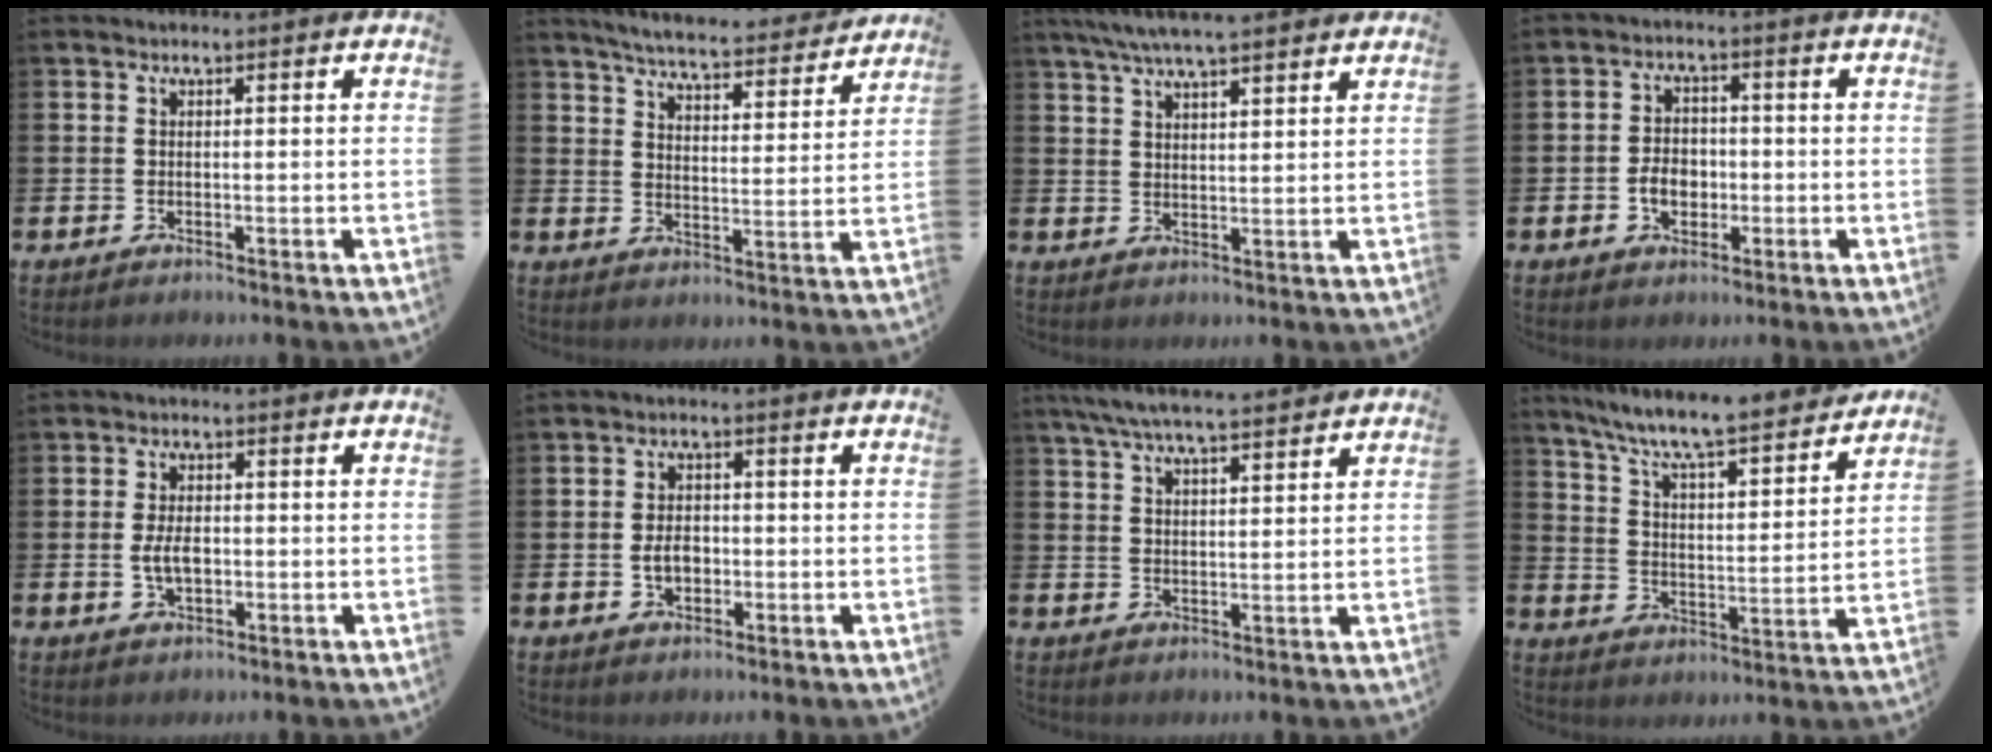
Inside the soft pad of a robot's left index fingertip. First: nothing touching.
{"total": 6.0, "force": [5.8, 0.4, 1.5], "torque": [-0.044, -0.042, 0.096]}
{"total": 6.3, "force": [5.8, 0.6, 2.3], "torque": [-0.054, -0.018, 0.104]}
{"total": 3.9, "force": [-1.0, 2.9, 2.4], "torque": [-0.026, -0.004, -0.027]}
{"total": 3.7, "force": [-0.2, 2.1, 3.1], "torque": [-0.045, 0.000, -0.008]}
{"total": 3.0, "force": [-0.6, 2.1, 2.0], "torque": [-0.016, -0.005, -0.017]}
{"total": 6.3, "force": [5.9, 0.4, 2.2], "torque": [-0.052, -0.025, 0.106]}
{"total": 8.6, "force": [8.0, 0.4, 3.1], "torque": [-0.087, -0.066, 0.131]}